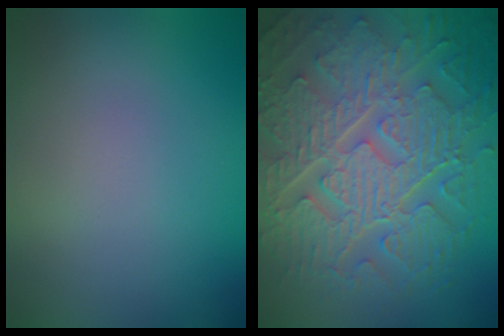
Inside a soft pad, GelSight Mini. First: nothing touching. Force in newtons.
{"total": 10.8, "press": 7.2, "slide": 8.0}